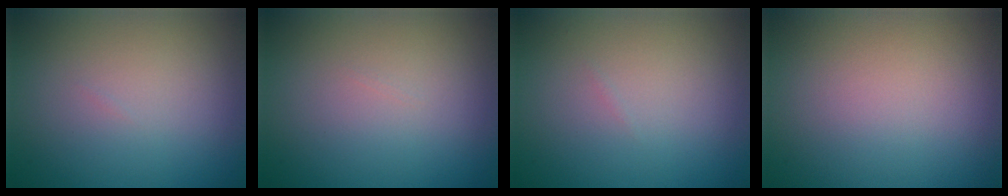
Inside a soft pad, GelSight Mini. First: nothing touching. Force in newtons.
{"total": 0.0}
{"total": 0.0}
{"total": 0.0}